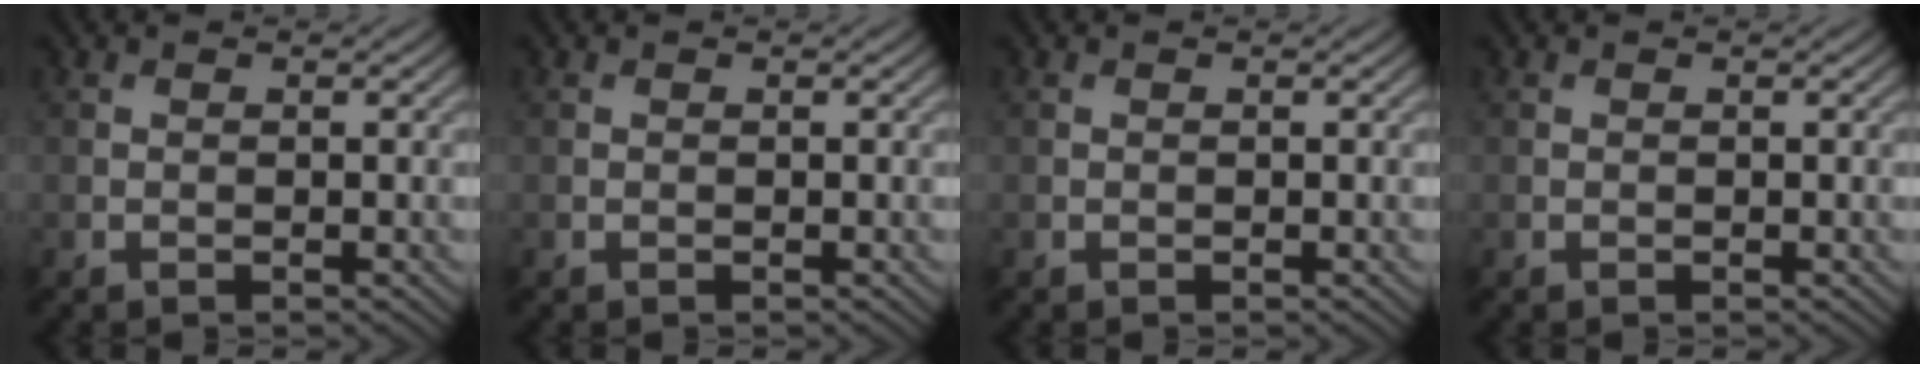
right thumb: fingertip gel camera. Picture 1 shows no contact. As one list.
[{"total": 0.0}, {"total": 0.0}, {"total": 0.0}]